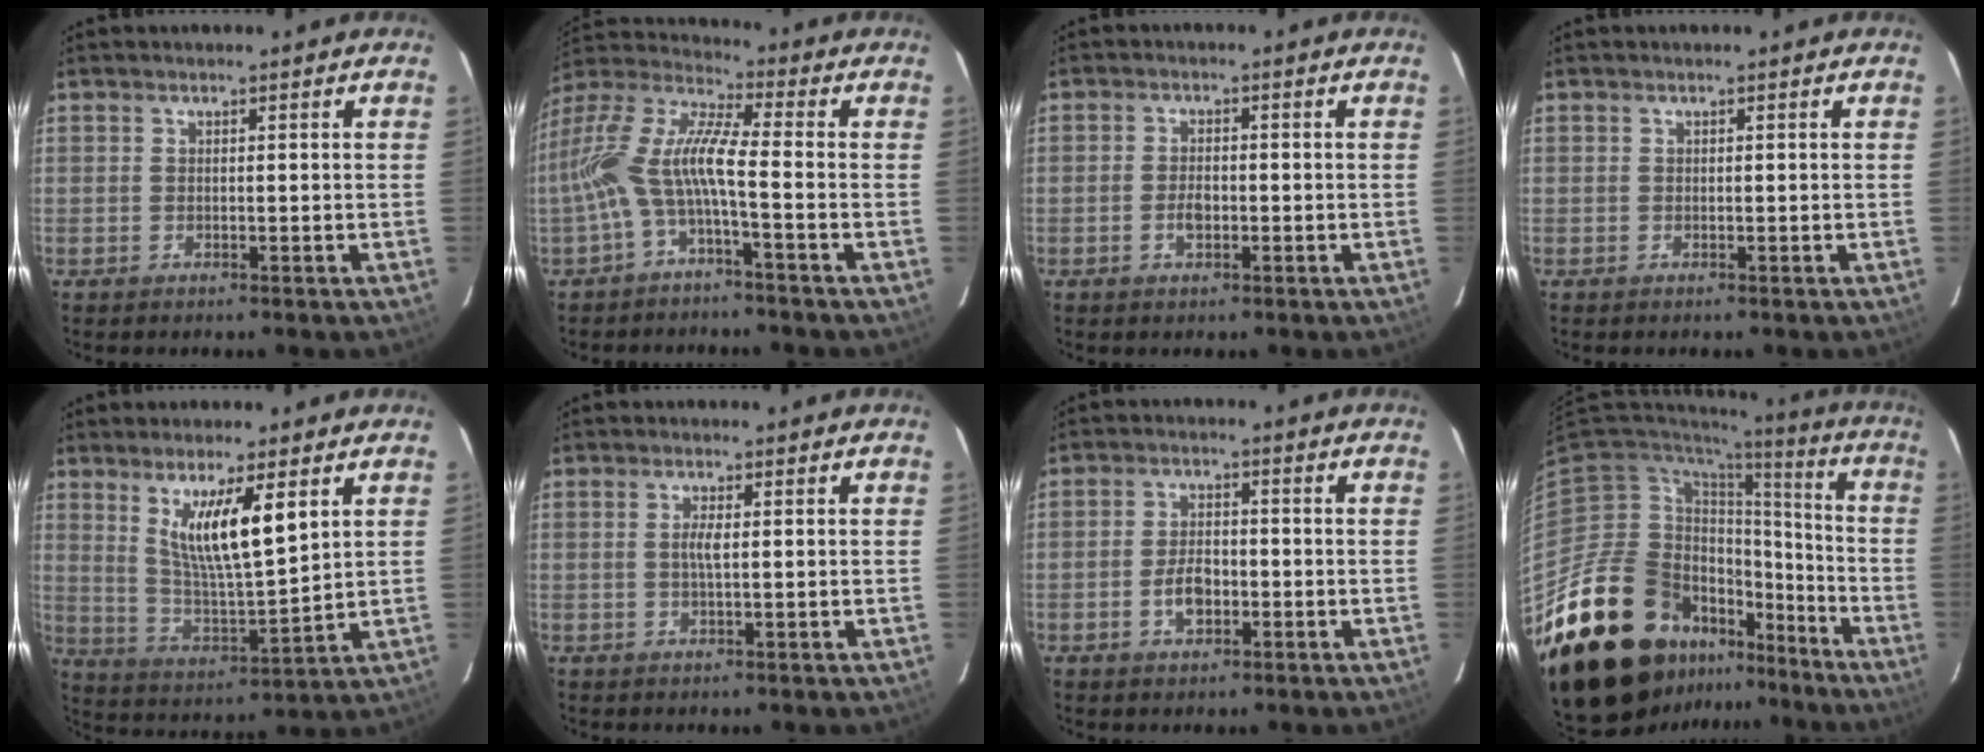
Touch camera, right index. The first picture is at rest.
{"total": 12.3, "force": [-2.9, 1.9, 11.8], "torque": [-0.243, 0.010, -0.063]}
{"total": 2.9, "force": [-0.9, 1.7, 2.2], "torque": [-0.043, 0.002, -0.015]}
{"total": 0.0}
{"total": 12.3, "force": [5.2, 2.2, 10.9], "torque": [-0.190, -0.016, 0.108]}
{"total": 2.1, "force": [0.1, 0.4, 2.1], "torque": [-0.042, 0.000, 0.001]}
{"total": 5.2, "force": [-1.8, 3.0, 3.8], "torque": [-0.078, 0.005, -0.028]}
{"total": 22.6, "force": [-14.8, 13.3, 10.7], "torque": [-0.220, 0.015, -0.234]}